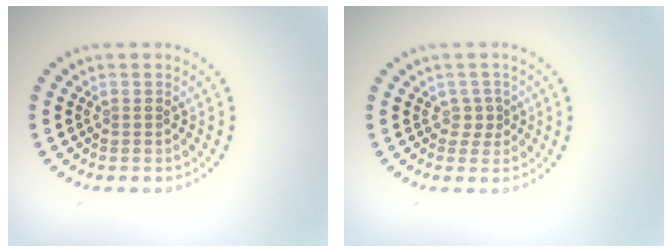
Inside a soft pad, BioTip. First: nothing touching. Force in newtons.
{"total": 1.2, "press": 0.9, "slide": 0.7}